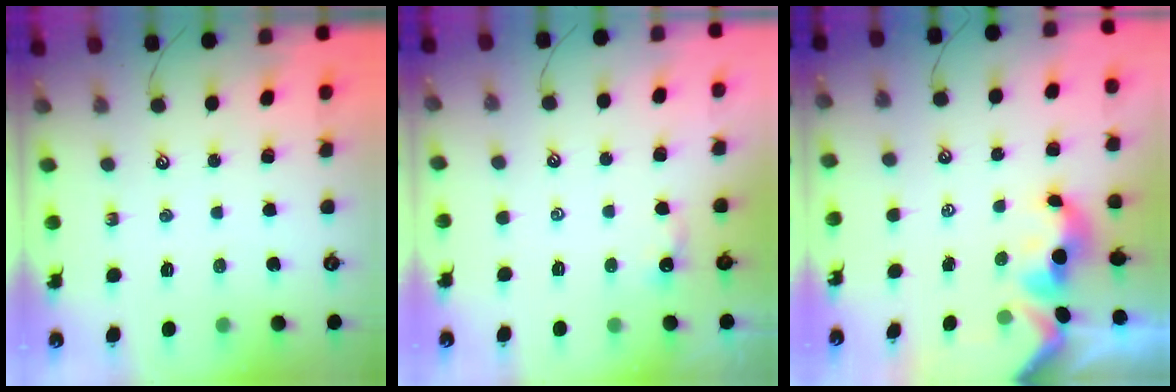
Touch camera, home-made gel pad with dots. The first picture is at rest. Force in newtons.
{"total": 3.6, "press": 3.6, "slide": 0.1}
{"total": 1.7, "press": 1.5, "slide": 0.7}